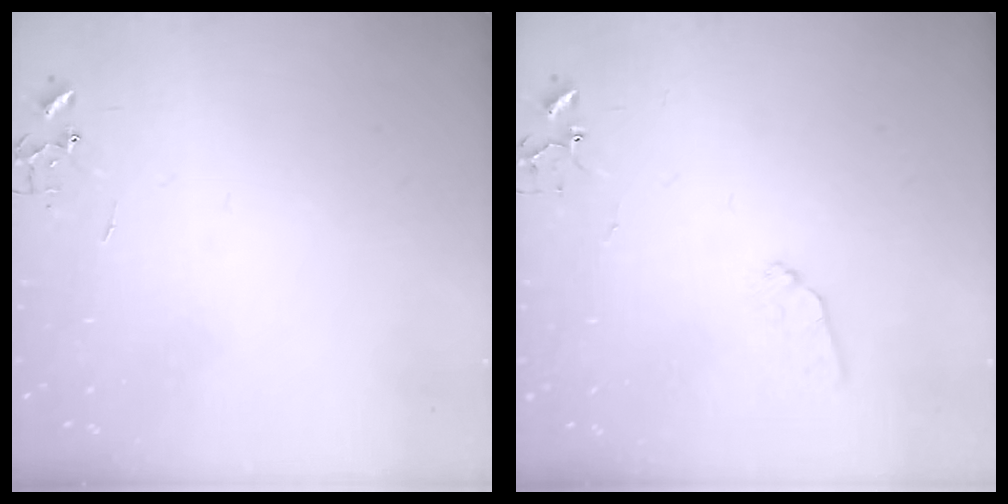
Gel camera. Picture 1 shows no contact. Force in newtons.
{"total": 7.7, "press": 7.6, "slide": 0.9}